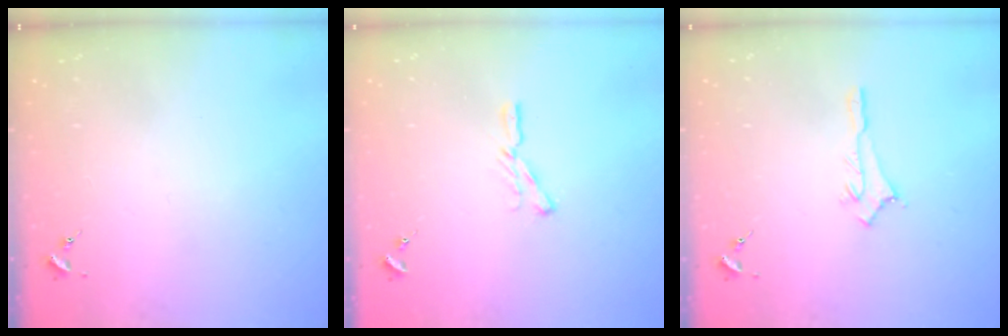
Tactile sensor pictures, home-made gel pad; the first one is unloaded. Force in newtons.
{"total": 4.7, "press": 4.6, "slide": 0.6}
{"total": 2.9, "press": 2.9, "slide": 0.2}